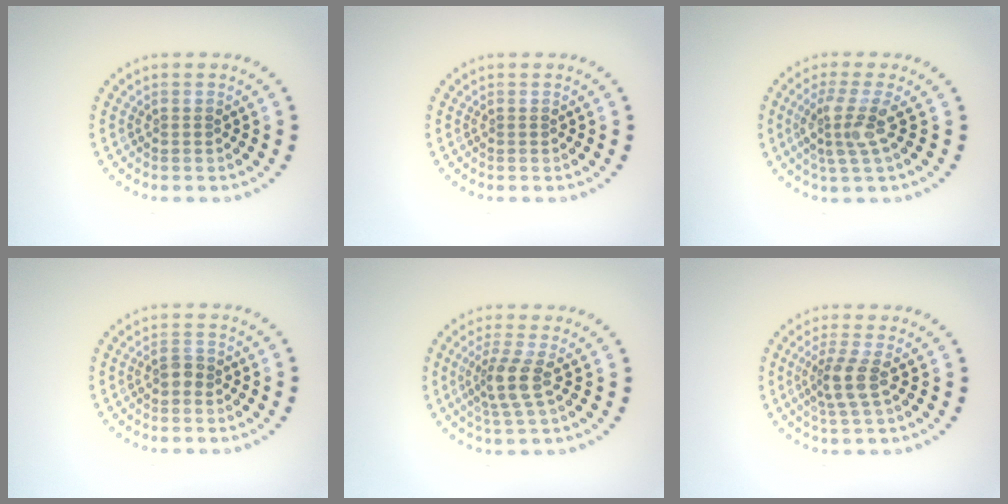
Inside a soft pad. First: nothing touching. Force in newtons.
{"total": 0.0}
{"total": 3.2, "press": 2.5, "slide": 1.9}
{"total": 1.3, "press": 1.2, "slide": 0.4}
{"total": 3.0, "press": 2.2, "slide": 1.9}
{"total": 2.8, "press": 2.1, "slide": 1.9}